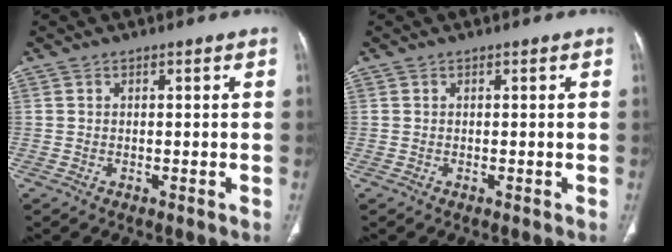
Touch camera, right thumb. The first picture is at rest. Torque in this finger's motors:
{"motor_torque": [0.13, 0.14, -0.29, 0.29, 0.00]}